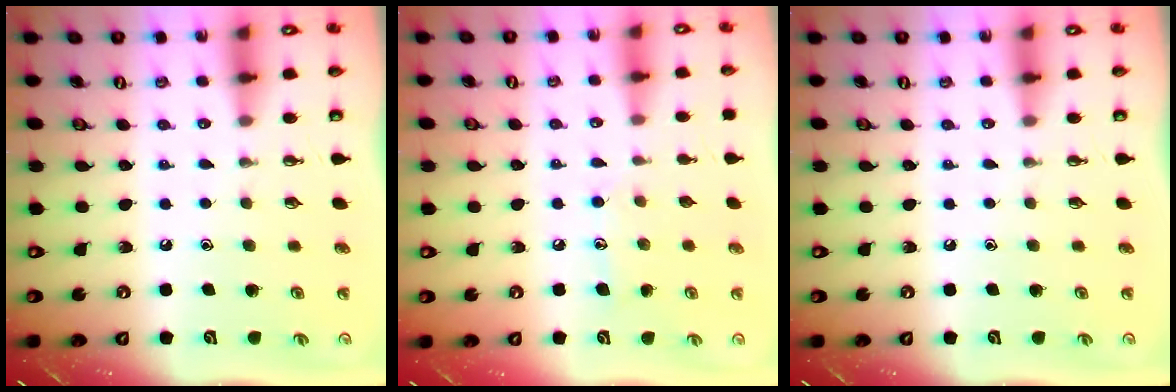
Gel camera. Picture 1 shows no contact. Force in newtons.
{"total": 6.5, "press": 6.5, "slide": 0.4}
{"total": 0.0}